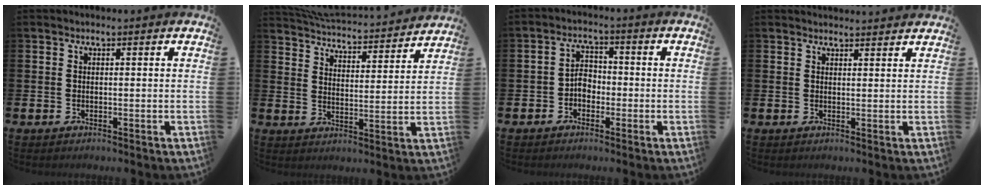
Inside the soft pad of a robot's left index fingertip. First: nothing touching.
{"total": 4.7, "force": [4.6, 0.5, 0.4], "torque": [-0.034, -0.045, 0.076]}
{"total": 2.9, "force": [-1.4, 2.0, 1.5], "torque": [-0.029, 0.008, -0.031]}
{"total": 1.6, "force": [1.6, 0.1, -0.1], "torque": [0.010, -0.010, 0.026]}